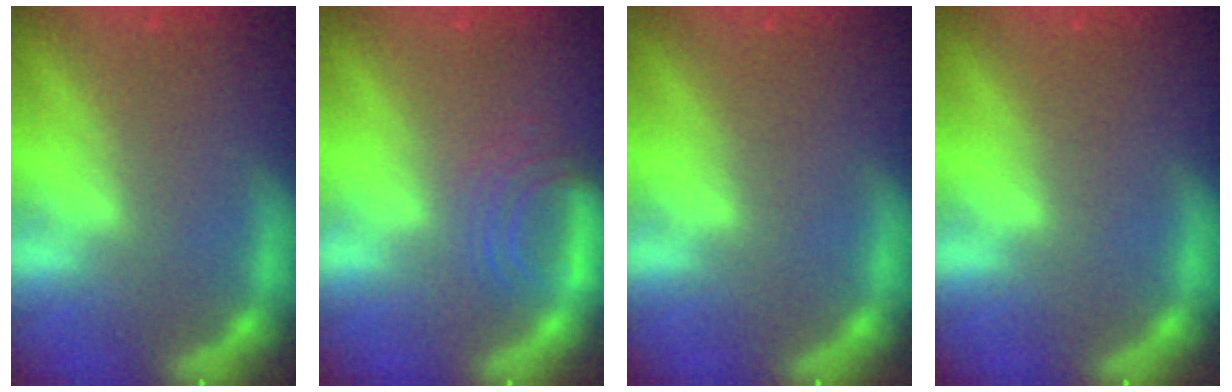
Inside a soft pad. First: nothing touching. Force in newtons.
{"total": 3.5}
{"total": 0.0}
{"total": 0.0}